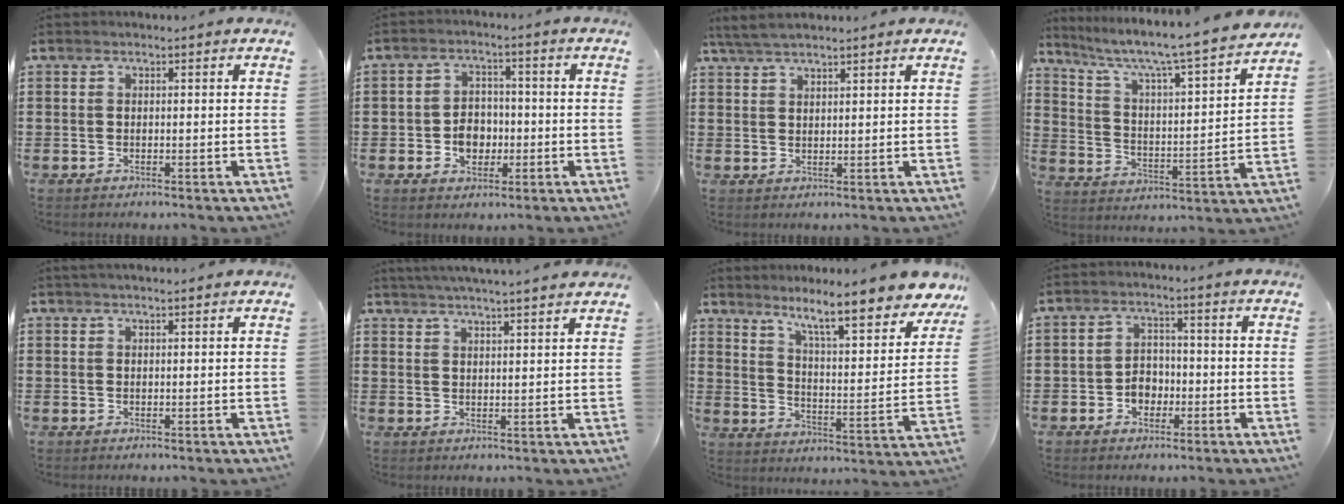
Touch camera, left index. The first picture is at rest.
{"total": 4.9, "force": [-1.2, 3.8, 2.9], "torque": [-0.053, 0.005, -0.027]}
{"total": 3.5, "force": [3.1, 0.5, 1.6], "torque": [-0.039, 0.002, 0.059]}
{"total": 6.2, "force": [5.3, 0.2, 3.2], "torque": [-0.089, -0.052, 0.078]}
{"total": 0.9, "force": [0.7, 0.0, 0.5], "torque": [-0.011, 0.000, 0.013]}
{"total": 3.5, "force": [3.3, -0.8, 0.8], "torque": [-0.026, -0.015, 0.057]}
{"total": 9.4, "force": [7.9, 0.1, 5.1], "torque": [-0.112, -0.057, 0.128]}
{"total": 3.7, "force": [-1.6, 2.9, 1.8], "torque": [-0.040, 0.006, -0.035]}